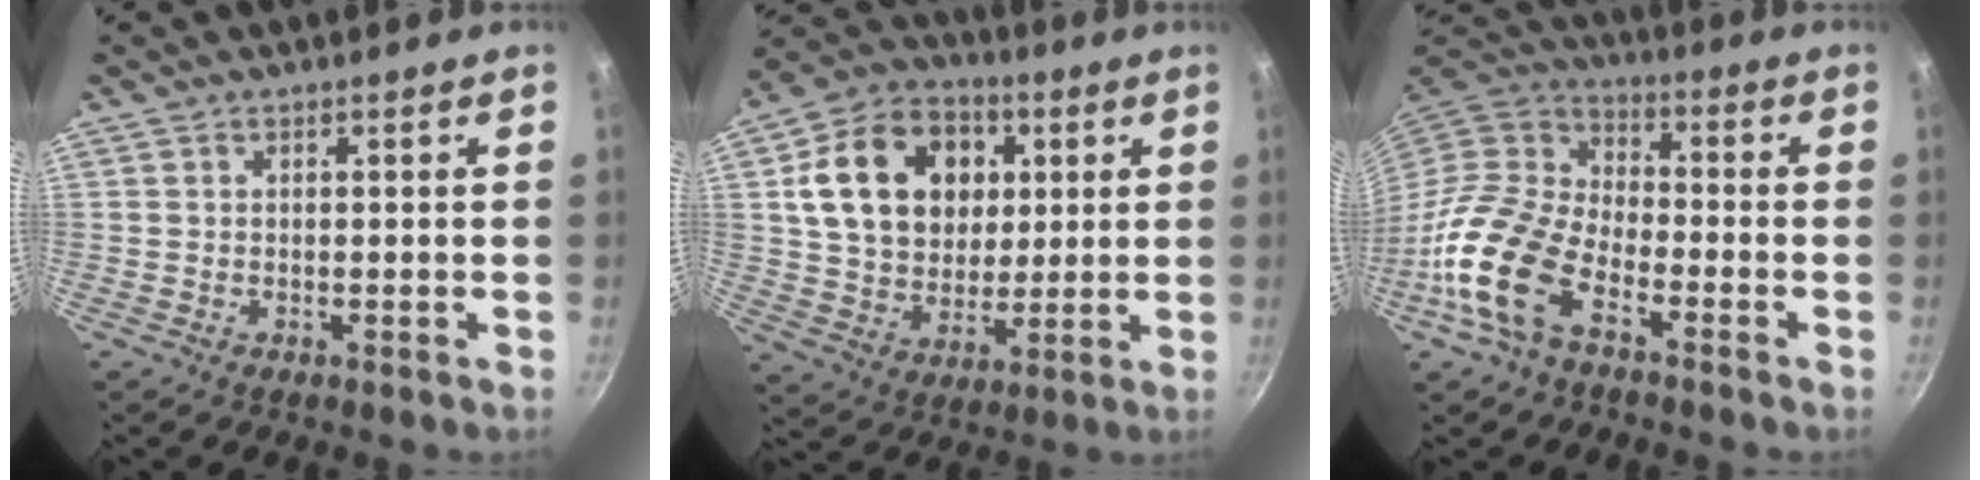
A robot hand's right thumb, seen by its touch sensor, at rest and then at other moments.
{"total": 19.7, "force": [4.7, 15.1, 11.8], "torque": [-0.173, 0.007, 0.079]}
{"total": 16.0, "force": [-8.0, 8.6, 10.8], "torque": [-0.207, 0.056, -0.179]}